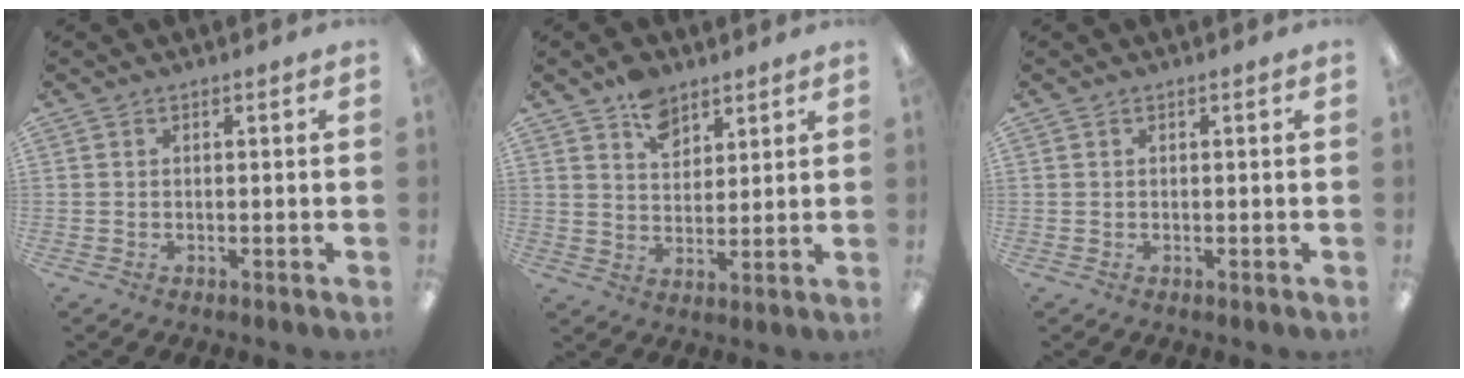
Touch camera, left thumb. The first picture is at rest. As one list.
[{"total": 7.8, "force": [5.4, 4.8, 2.8], "torque": [-0.036, -0.024, 0.096]}, {"total": 0.0}]